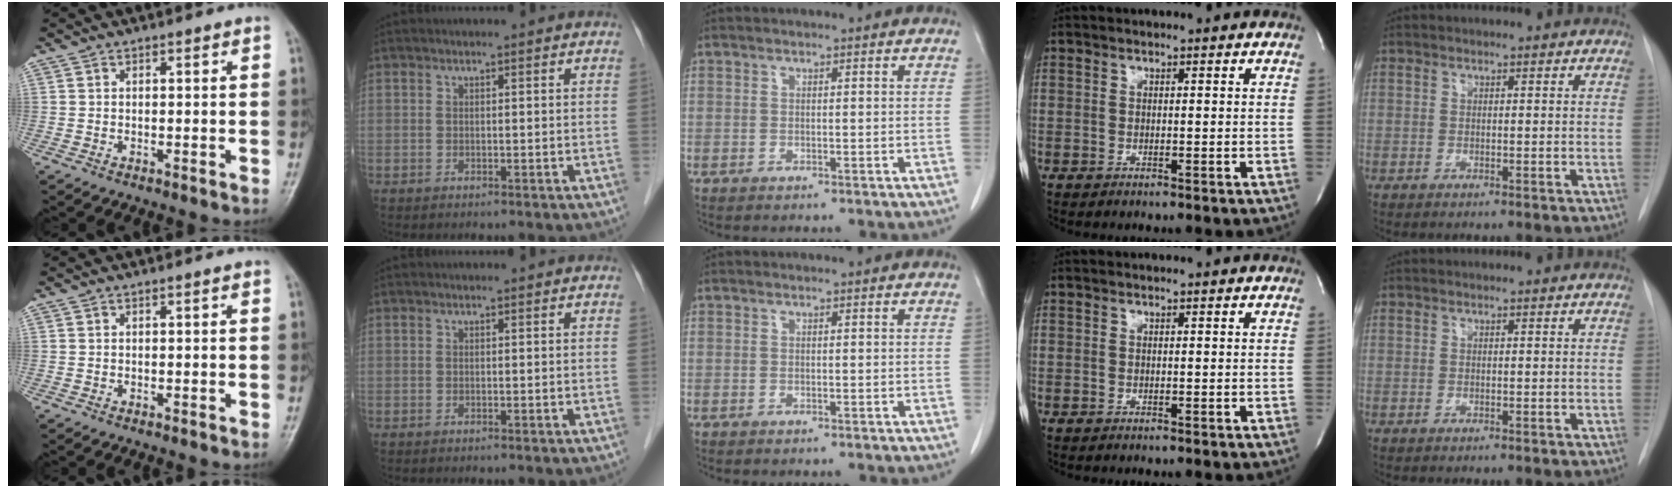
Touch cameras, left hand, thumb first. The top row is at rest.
{}